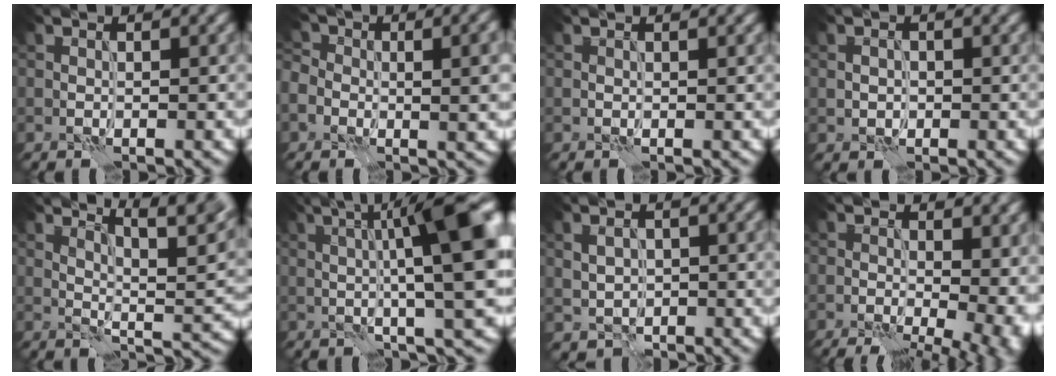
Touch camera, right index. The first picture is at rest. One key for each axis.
{"total": 8.4, "fx": -0.2, "fy": 5.1, "fz": 6.6, "tx": -0.083, "ty": -0.002, "tz": -0.002}
{"total": 0.7, "fx": 0.4, "fy": 0.3, "fz": 0.4, "tx": -0.003, "ty": -0.001, "tz": 0.002}
{"total": 1.1, "fx": -0.2, "fy": 1.0, "fz": 0.4, "tx": -0.010, "ty": 0.000, "tz": -0.001}
{"total": 9.6, "fx": 6.5, "fy": 2.5, "fz": 6.6, "tx": -0.092, "ty": 0.010, "tz": 0.084}
{"total": 11.8, "fx": 1.7, "fy": 2.5, "fz": 11.4, "tx": -0.148, "ty": 0.015, "tz": 0.027}
{"total": 1.3, "fx": -0.1, "fy": 1.2, "fz": 0.5, "tx": -0.013, "ty": -0.001, "tz": 0.004}
{"total": 11.4, "fx": -0.4, "fy": 5.7, "fz": 9.8, "tx": -0.070, "ty": 0.009, "tz": 0.016}